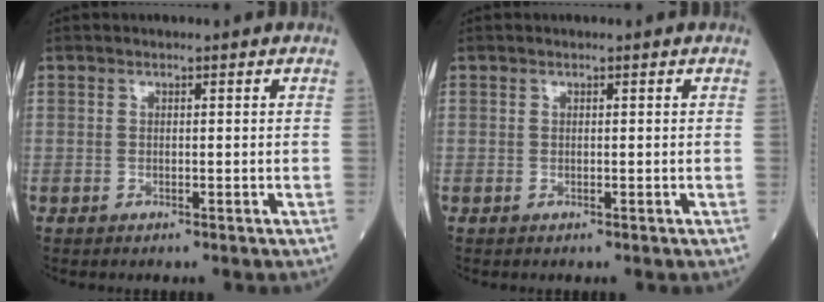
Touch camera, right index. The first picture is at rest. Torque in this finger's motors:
{"motor_torque": [0.00, 0.00, 0.00, 0.00]}